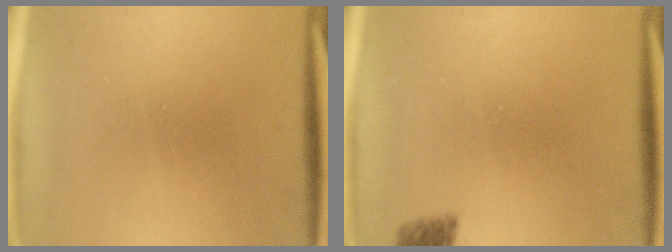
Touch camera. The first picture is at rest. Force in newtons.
{"total": 2.7}